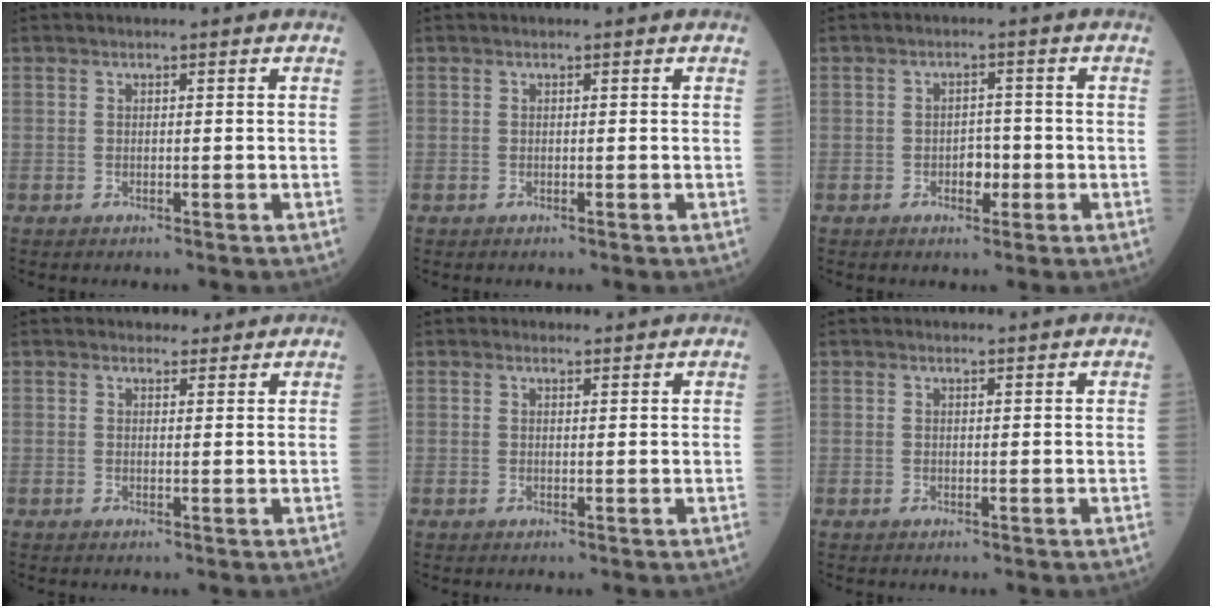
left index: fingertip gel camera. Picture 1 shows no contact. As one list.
[{"total": 0.0}, {"total": 2.6, "force": [-0.9, 1.6, 1.8], "torque": [-0.022, 0.006, -0.013]}, {"total": 2.1, "force": [1.9, 1.0, 0.1], "torque": [0.000, 0.001, 0.026]}, {"total": 1.1, "force": [1.0, 0.4, -0.1], "torque": [-0.004, 0.000, 0.014]}, {"total": 0.6, "force": [0.6, 0.1, -0.1], "torque": [-0.007, -0.004, 0.008]}]